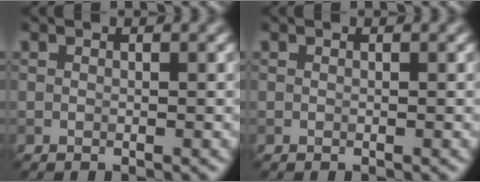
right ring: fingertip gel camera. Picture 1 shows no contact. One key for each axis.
{"total": 0.0}